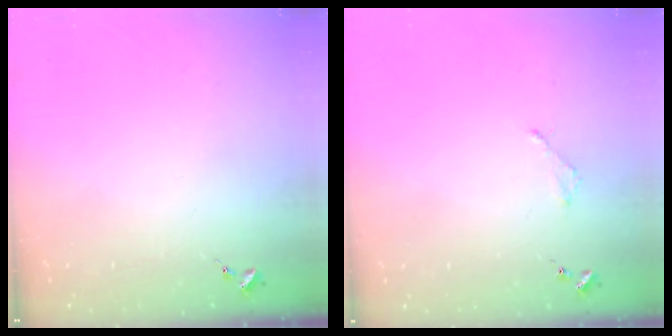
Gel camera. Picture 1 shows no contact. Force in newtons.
{"total": 2.0, "press": 2.0, "slide": 0.3}